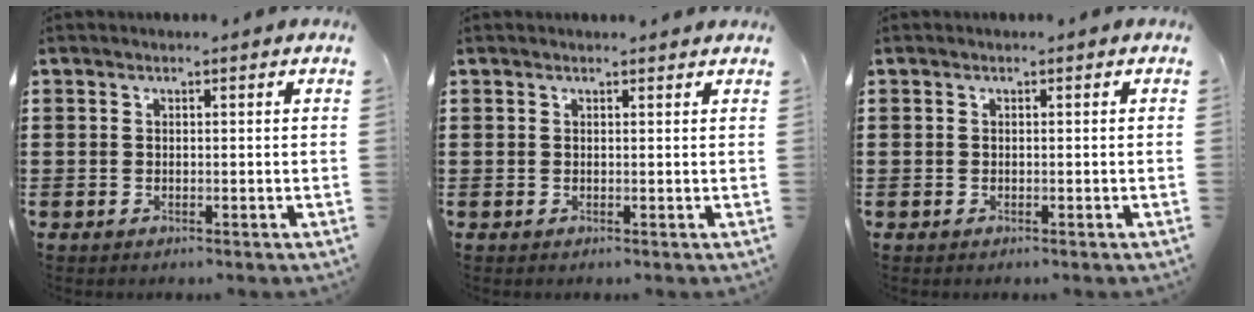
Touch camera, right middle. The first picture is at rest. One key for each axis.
{"total": 0.7, "fx": 0.7, "fy": -0.1, "fz": 0.2, "tx": 0.004, "ty": -0.004, "tz": 0.012}
{"total": 0.0}